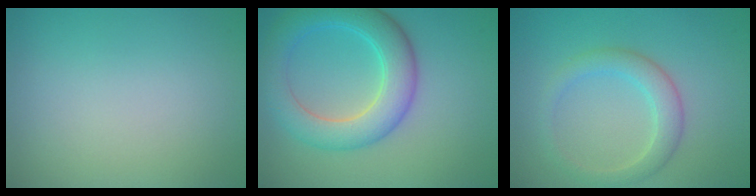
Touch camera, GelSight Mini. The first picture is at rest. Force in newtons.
{"total": 6.3, "press": 6.3, "slide": 0.2}
{"total": 3.0, "press": 3.0, "slide": 0.1}